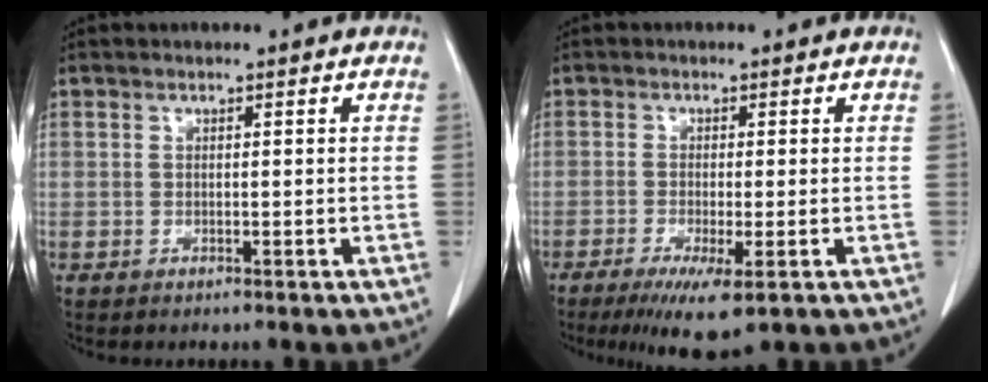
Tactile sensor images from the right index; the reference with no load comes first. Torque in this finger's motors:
{"motor_torque": [0.86, -0.65, 0.20, 0.11]}